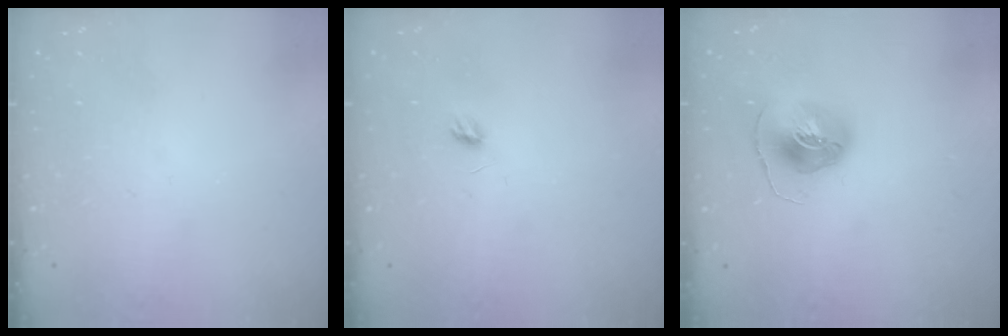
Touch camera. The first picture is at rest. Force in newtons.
{"total": 3.7, "press": 3.7, "slide": 0.3}
{"total": 9.6, "press": 9.6, "slide": 0.8}